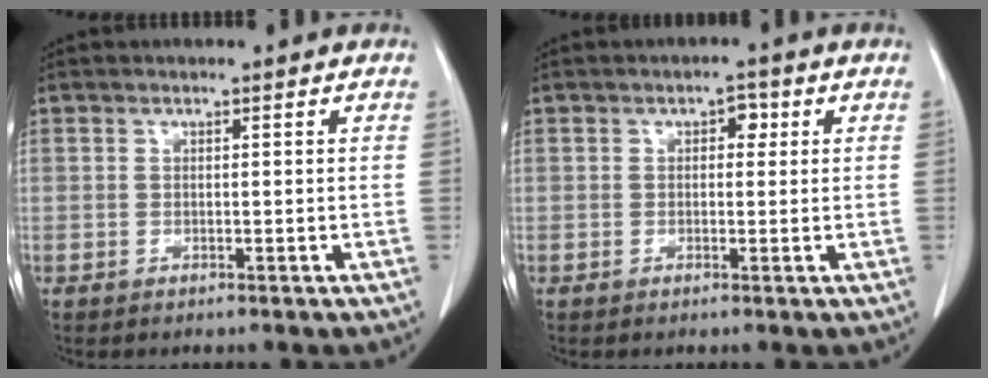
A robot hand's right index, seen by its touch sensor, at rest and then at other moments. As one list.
[{"total": 1.9, "force": [0.6, 1.2, 1.4], "torque": [-0.015, 0.010, 0.005]}]